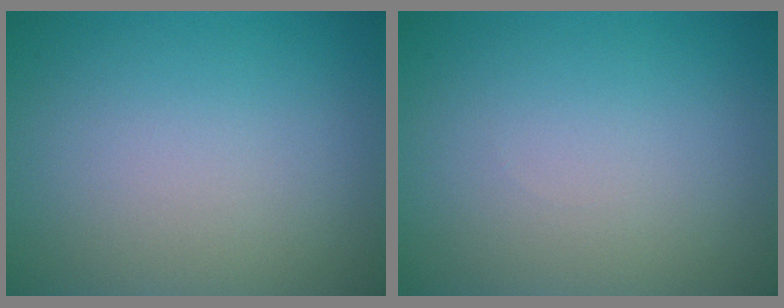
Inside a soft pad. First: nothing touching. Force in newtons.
{"total": 0.0}